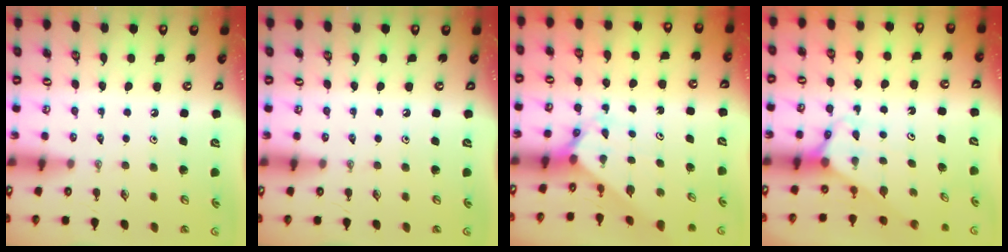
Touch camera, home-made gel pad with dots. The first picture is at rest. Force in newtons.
{"total": 0.0}
{"total": 2.4, "press": 2.4, "slide": 0.3}
{"total": 2.9, "press": 2.9, "slide": 0.2}